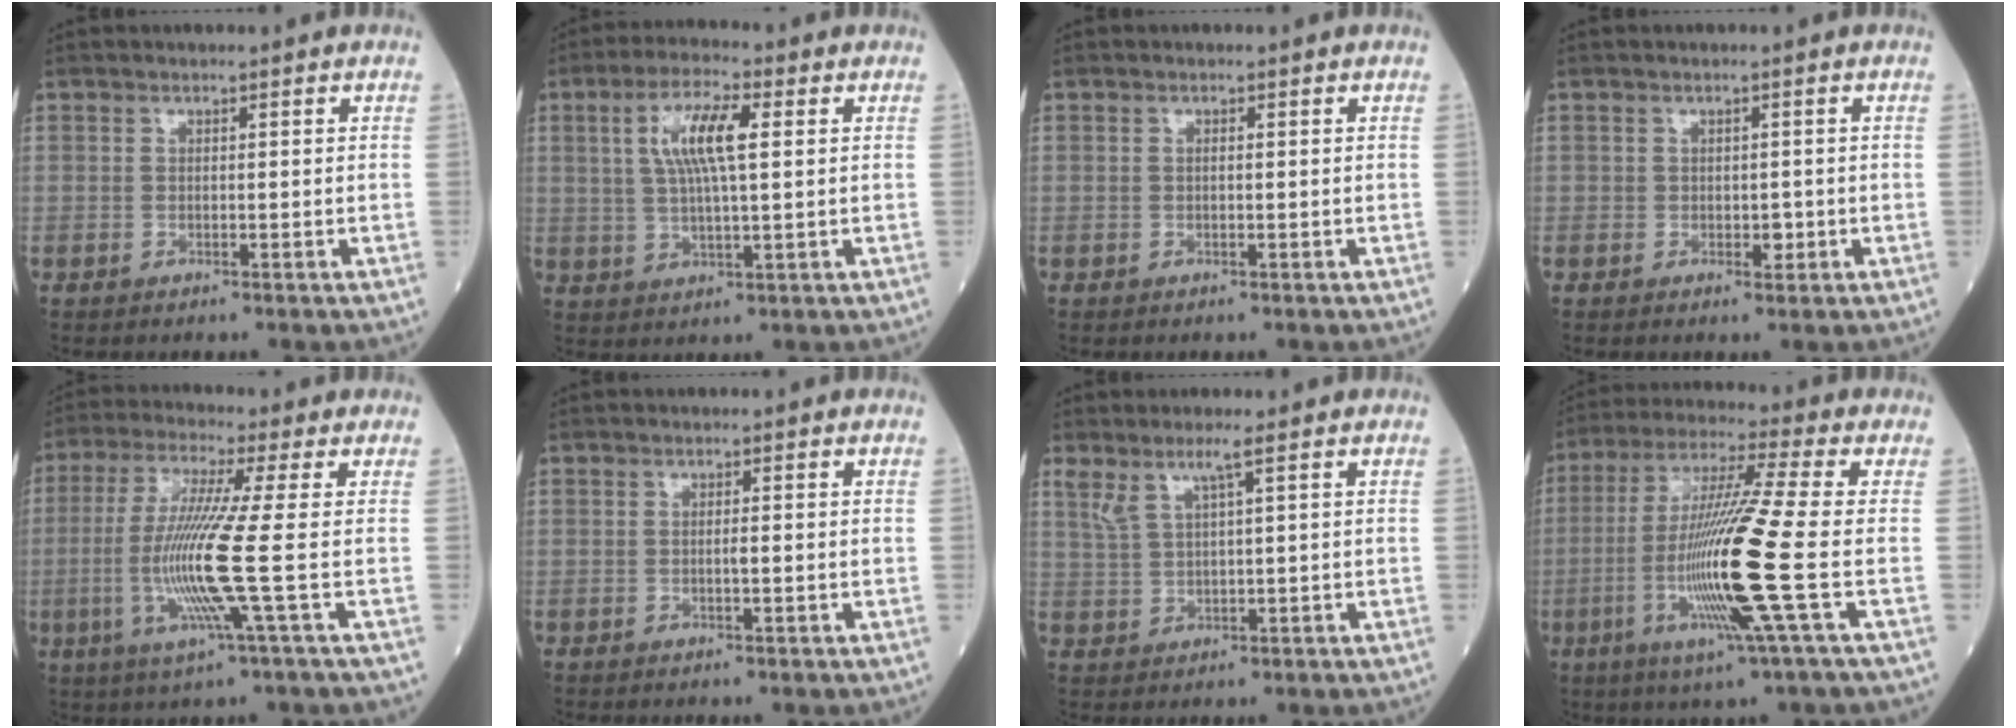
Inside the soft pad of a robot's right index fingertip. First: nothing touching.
{"total": 8.5, "force": [2.2, 1.6, 8.1], "torque": [-0.163, 0.009, 0.043]}
{"total": 0.0}
{"total": 1.4, "force": [-0.2, 1.0, 1.0], "torque": [-0.010, 0.000, 0.000]}
{"total": 11.5, "force": [-1.8, -1.5, 11.3], "torque": [-0.241, -0.019, -0.042]}
{"total": 1.0, "force": [-0.2, 0.0, 1.0], "torque": [-0.016, 0.001, -0.003]}
{"total": 3.9, "force": [2.4, 0.0, 3.1], "torque": [-0.074, 0.007, 0.054]}
{"total": 15.5, "force": [-3.5, -1.7, 15.0], "torque": [-0.301, -0.017, -0.077]}